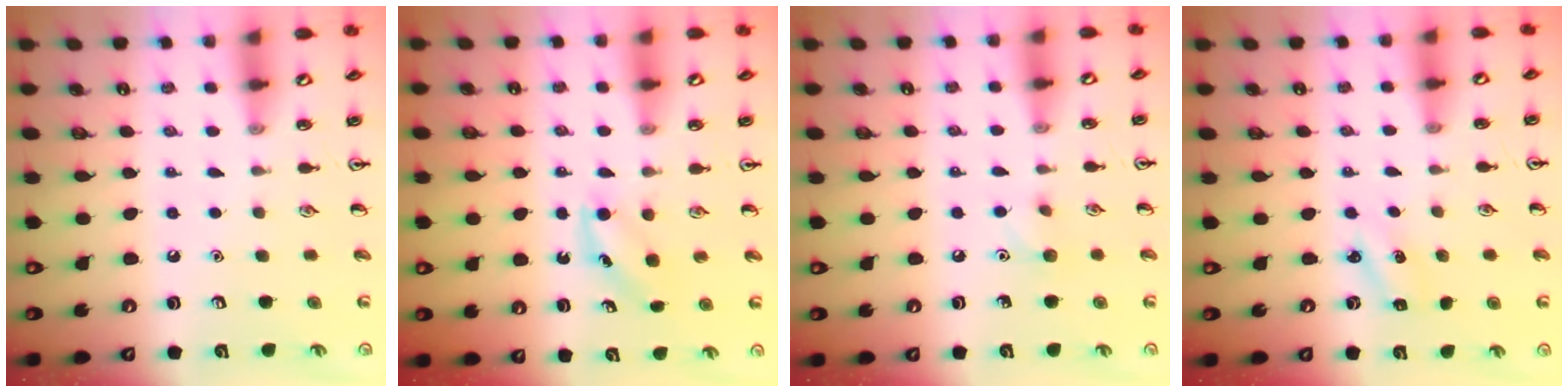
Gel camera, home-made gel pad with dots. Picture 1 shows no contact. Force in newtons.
{"total": 3.6, "press": 3.3, "slide": 1.4}
{"total": 5.6, "press": 5.4, "slide": 1.6}
{"total": 2.2, "press": 2.1, "slide": 0.8}